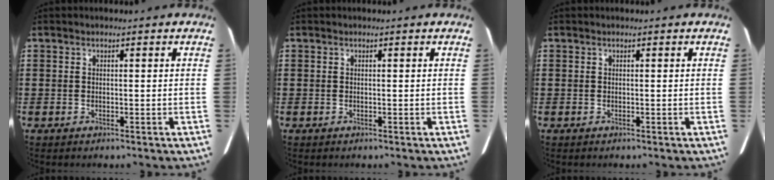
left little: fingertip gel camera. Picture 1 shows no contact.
{"total": 0.0}
{"total": 0.0}